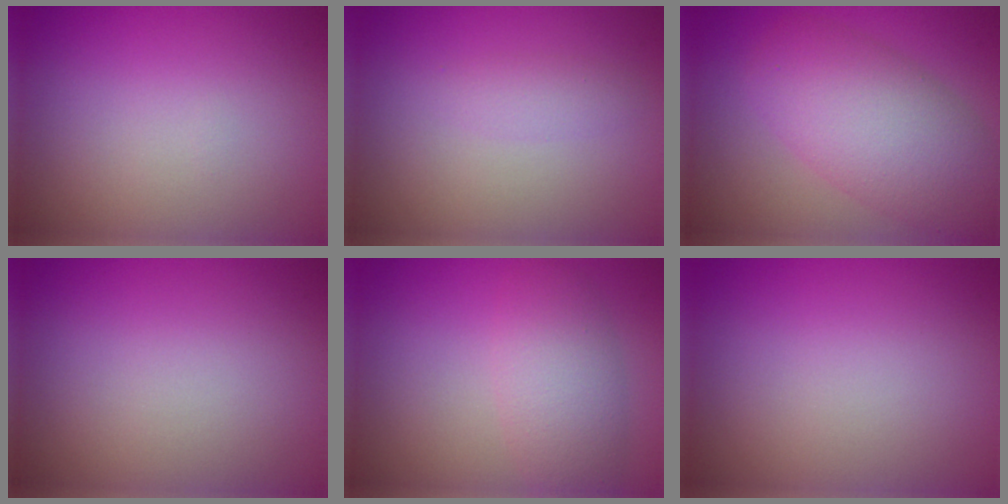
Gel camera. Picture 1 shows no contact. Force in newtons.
{"total": 1.1, "press": 1.1, "slide": 0.0}
{"total": 7.2, "press": 7.2, "slide": 0.0}
{"total": 0.0}
{"total": 4.1, "press": 4.1, "slide": 0.2}
{"total": 0.0}